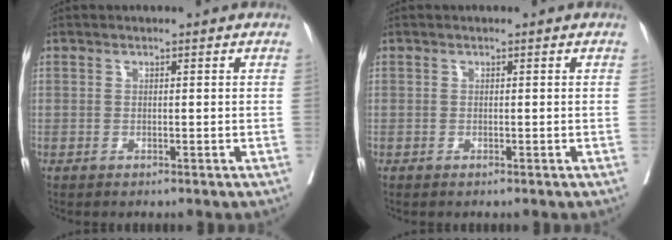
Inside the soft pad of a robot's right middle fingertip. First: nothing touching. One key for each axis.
{"total": 0.0}